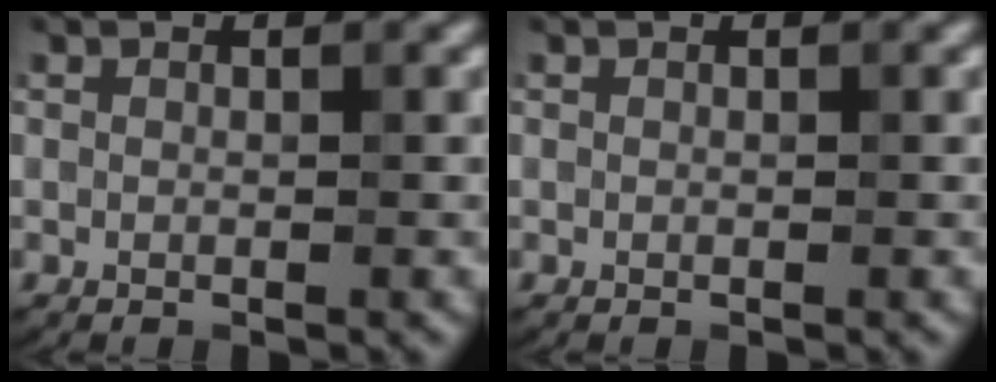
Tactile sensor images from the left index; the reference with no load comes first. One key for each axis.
{"total": 0.0}